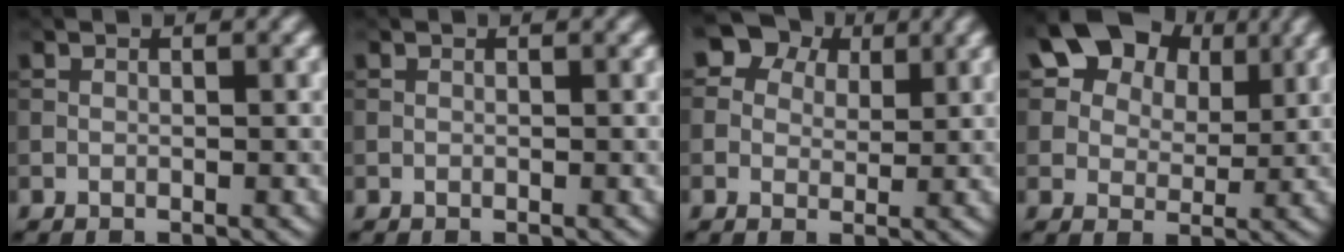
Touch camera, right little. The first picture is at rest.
{"total": 0.0}
{"total": 8.5, "force": [4.7, 6.1, 3.6], "torque": [-0.071, 0.027, 0.056]}
{"total": 14.2, "force": [7.6, 9.6, 7.3], "torque": [-0.143, 0.029, 0.135]}